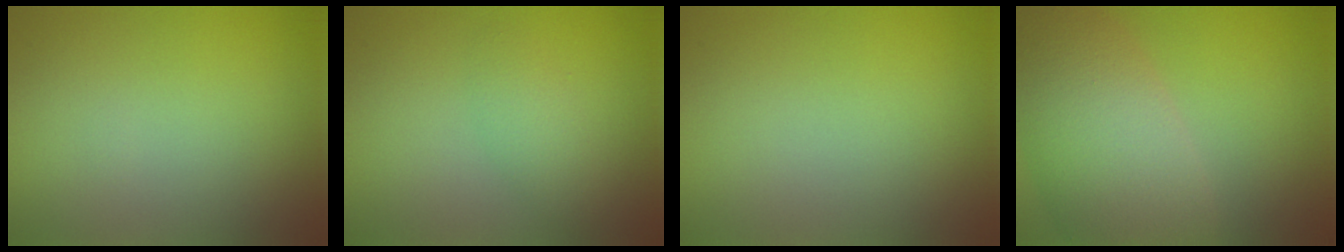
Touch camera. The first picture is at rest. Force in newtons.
{"total": 1.7, "press": 1.7, "slide": 0.1}
{"total": 0.0}
{"total": 8.9, "press": 8.9, "slide": 0.3}